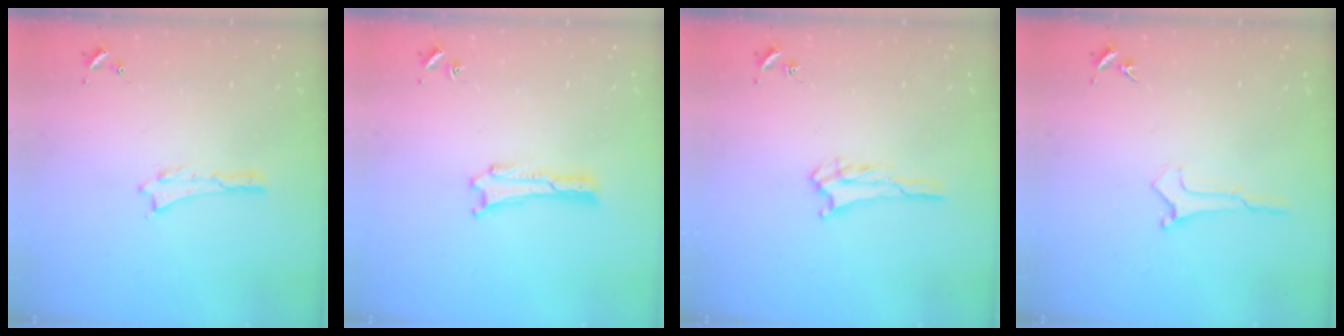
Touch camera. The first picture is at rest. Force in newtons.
{"total": 0.0}
{"total": 1.7, "press": 1.7, "slide": 0.2}
{"total": 0.0}